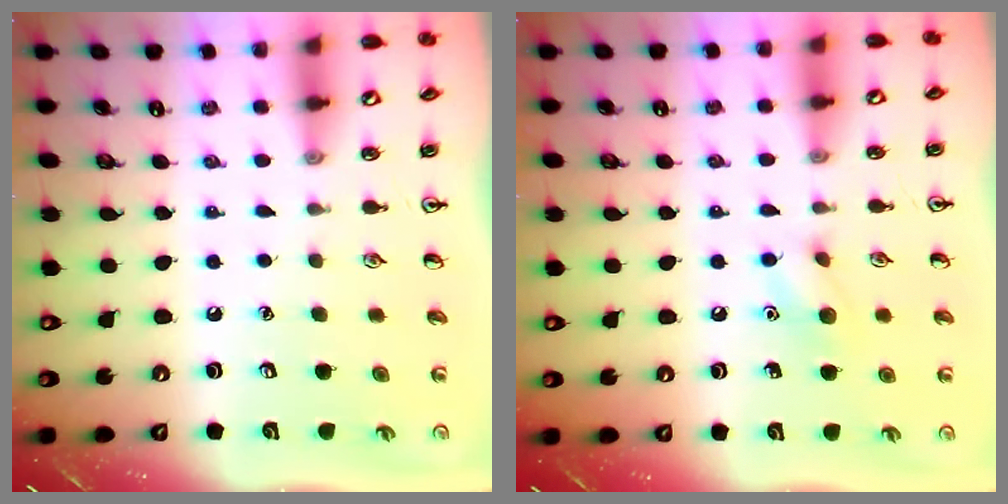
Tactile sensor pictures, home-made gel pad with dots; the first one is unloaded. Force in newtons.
{"total": 7.3, "press": 7.2, "slide": 1.5}